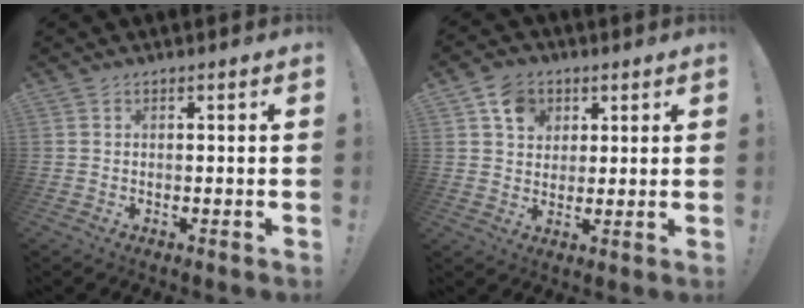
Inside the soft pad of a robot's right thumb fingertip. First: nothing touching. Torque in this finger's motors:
{"motor_torque": [0.01, 0.03, 0.16, 0.07, 0.00]}